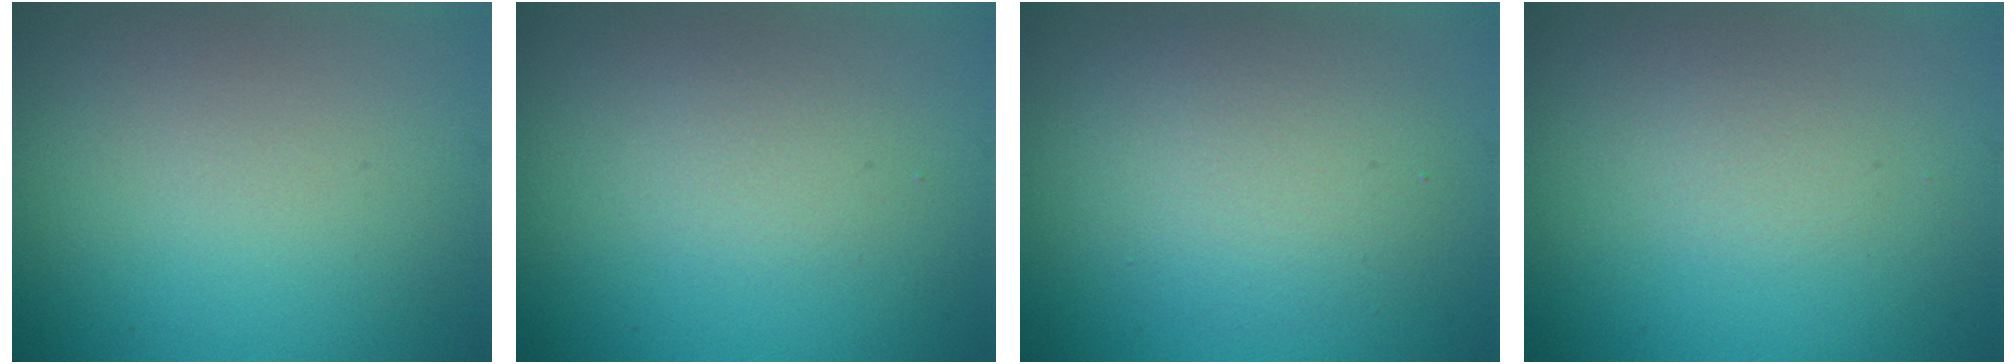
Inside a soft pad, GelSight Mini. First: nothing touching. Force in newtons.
{"total": 1.5, "press": 1.5, "slide": 0.1}
{"total": 4.2, "press": 4.2, "slide": 0.2}
{"total": 1.0, "press": 0.9, "slide": 0.1}